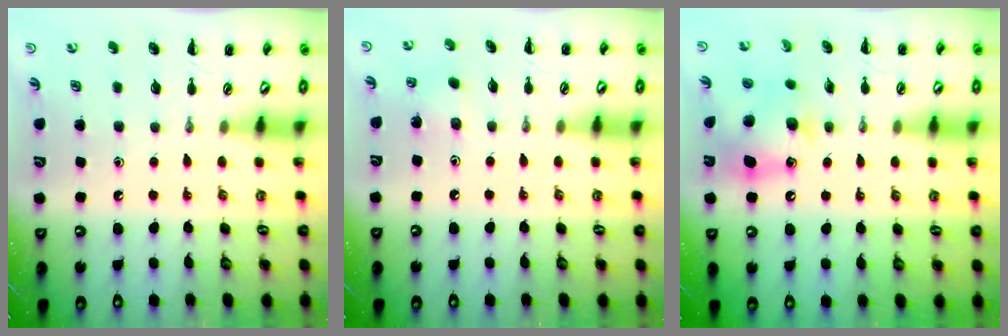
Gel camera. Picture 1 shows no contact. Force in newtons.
{"total": 2.7, "press": 2.6, "slide": 0.9}
{"total": 11.7, "press": 11.6, "slide": 1.6}